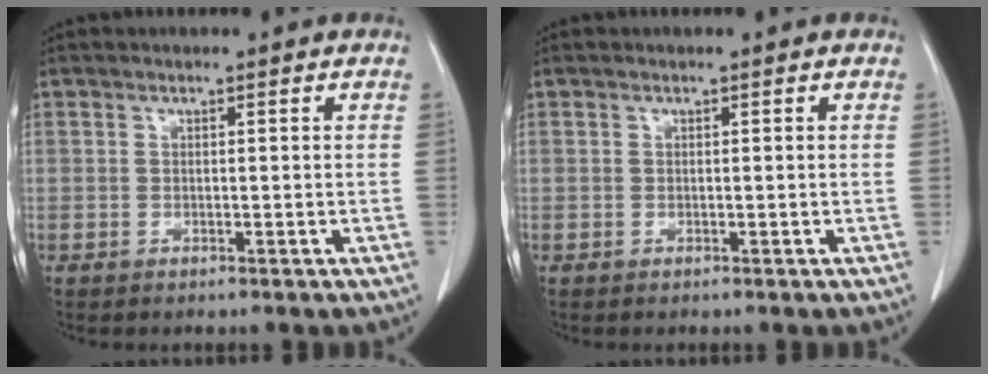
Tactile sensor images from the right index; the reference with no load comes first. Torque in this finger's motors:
{"motor_torque": [0.00, 0.00, 0.00, 0.00]}